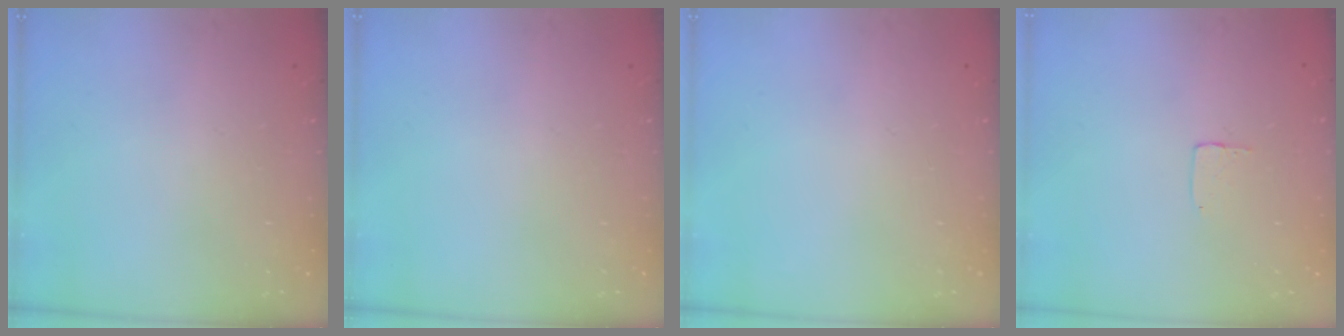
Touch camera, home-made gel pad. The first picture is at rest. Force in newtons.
{"total": 0.0}
{"total": 0.0}
{"total": 3.5, "press": 3.5, "slide": 0.2}